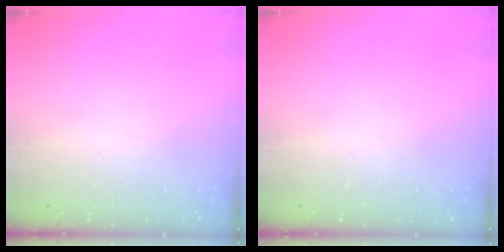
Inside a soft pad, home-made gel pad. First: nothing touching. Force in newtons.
{"total": 0.0}